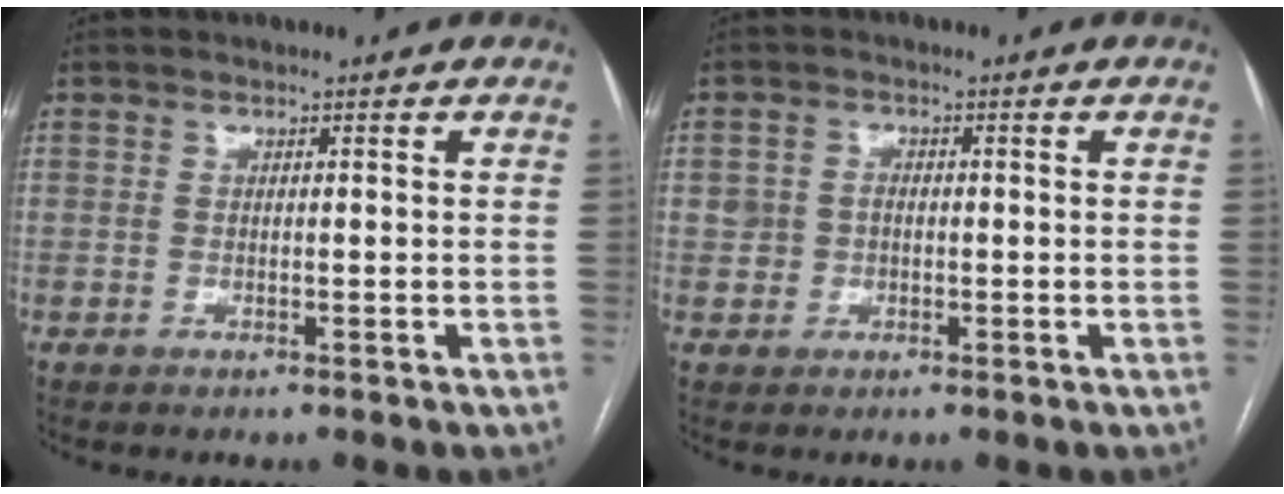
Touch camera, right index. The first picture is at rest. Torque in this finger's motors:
{"motor_torque": [-0.01, 0.00, 0.00, 0.00]}